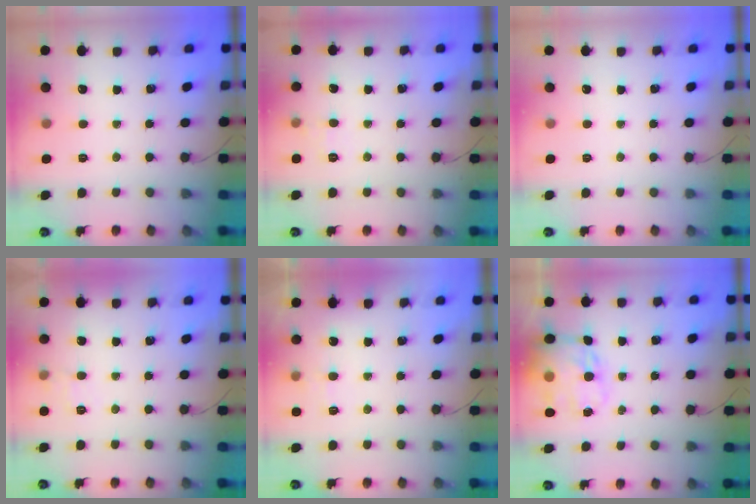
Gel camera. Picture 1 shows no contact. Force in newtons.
{"total": 5.6, "press": 5.4, "slide": 1.4}
{"total": 0.0}
{"total": 7.1, "press": 6.9, "slide": 1.7}
{"total": 7.2, "press": 7.0, "slide": 1.8}
{"total": 17.0, "press": 16.5, "slide": 3.9}